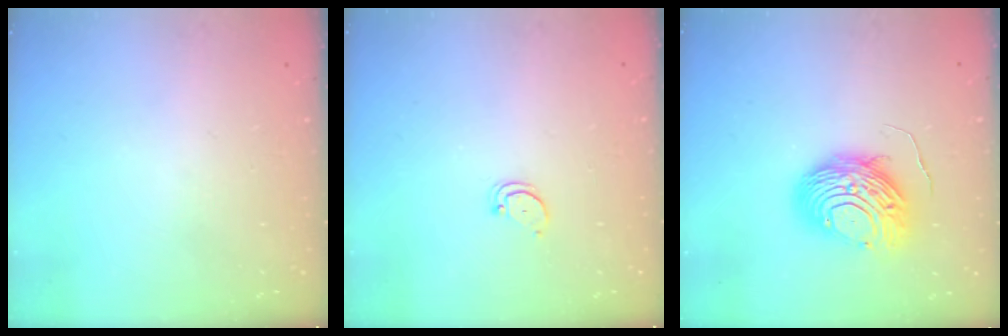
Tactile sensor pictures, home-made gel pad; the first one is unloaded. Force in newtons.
{"total": 2.7, "press": 2.7, "slide": 0.2}
{"total": 10.8, "press": 10.8, "slide": 1.0}